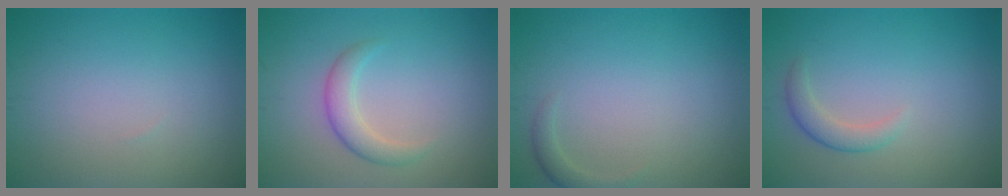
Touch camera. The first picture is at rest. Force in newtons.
{"total": 2.4, "press": 2.4, "slide": 0.2}
{"total": 1.2, "press": 1.2, "slide": 0.1}
{"total": 1.9, "press": 1.9, "slide": 0.2}